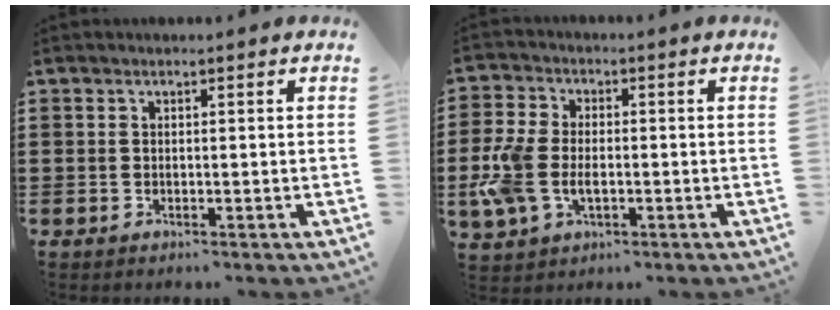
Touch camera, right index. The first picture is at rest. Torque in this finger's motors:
{"motor_torque": [0.83, -0.52, 0.33, 0.17]}